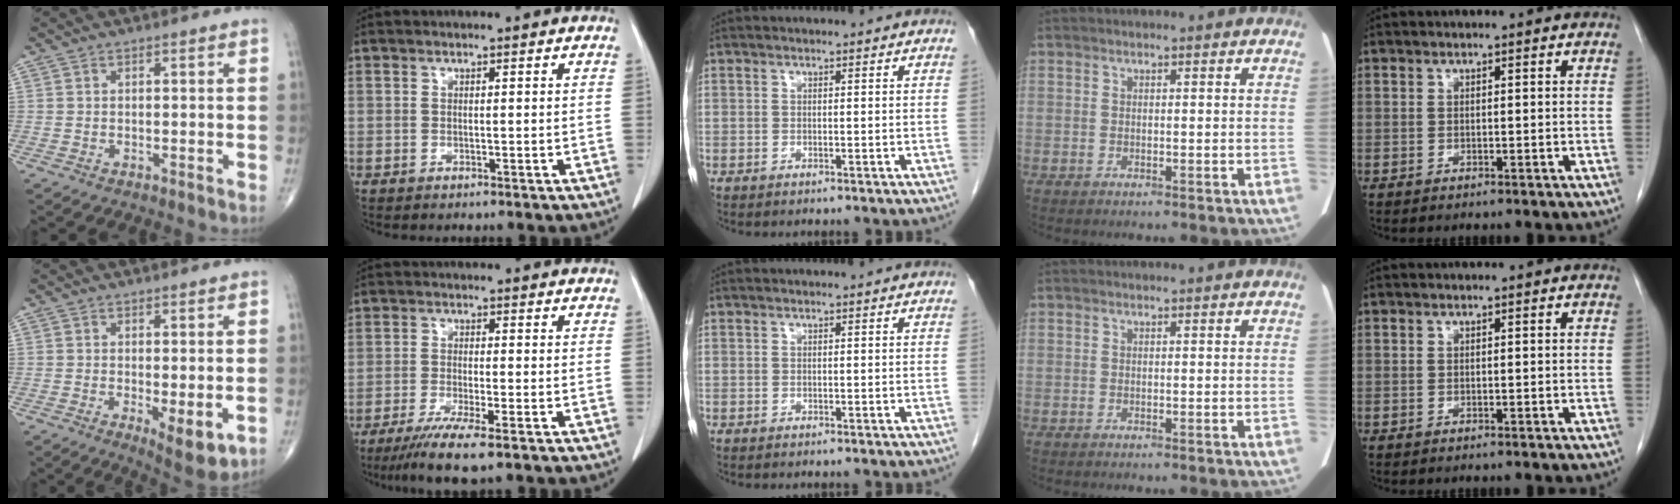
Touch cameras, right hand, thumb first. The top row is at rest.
{"thumb": {"total": 6.5, "force": [-1.4, 2.3, 6.0], "torque": [-0.081, -0.020, -0.015]}, "index": {"total": 7.4, "force": [-5.1, -0.1, 5.3], "torque": [-0.089, -0.019, -0.083]}}